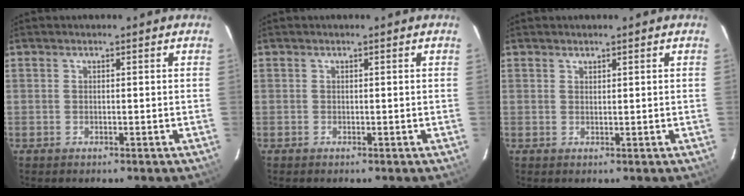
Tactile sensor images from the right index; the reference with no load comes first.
{"total": 0.0}
{"total": 0.7, "force": [0.6, 0.2, 0.1], "torque": [-0.002, 0.002, 0.013]}